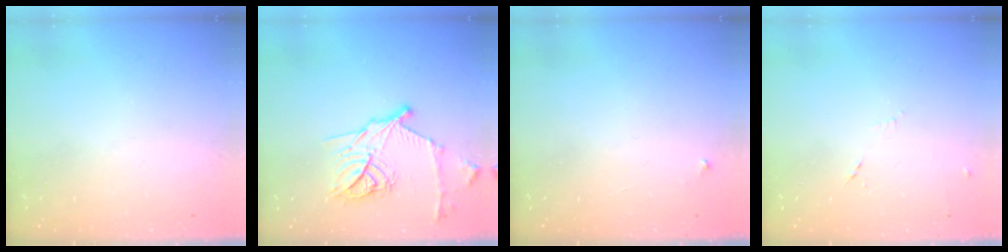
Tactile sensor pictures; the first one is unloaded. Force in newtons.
{"total": 16.4, "press": 16.3, "slide": 1.0}
{"total": 2.2, "press": 2.2, "slide": 0.1}
{"total": 4.4, "press": 4.3, "slide": 1.0}